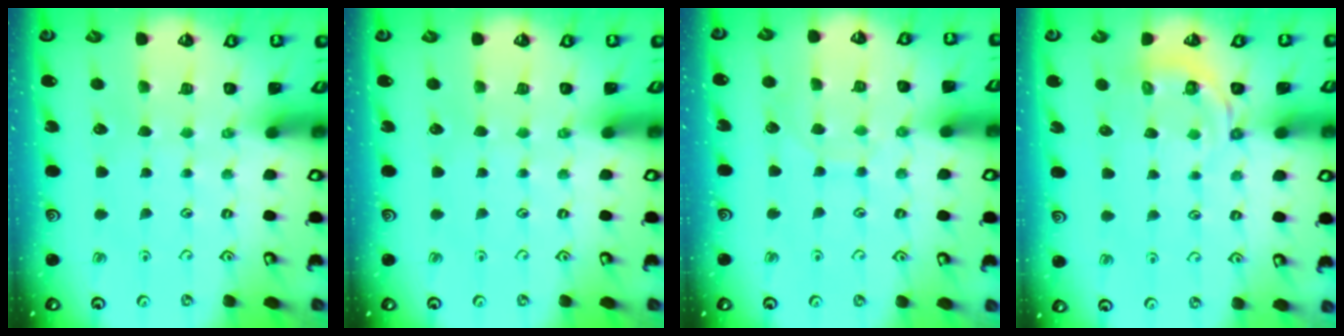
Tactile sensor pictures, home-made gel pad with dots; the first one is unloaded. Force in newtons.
{"total": 0.0}
{"total": 6.4, "press": 6.4, "slide": 0.2}
{"total": 4.4, "press": 3.8, "slide": 2.1}